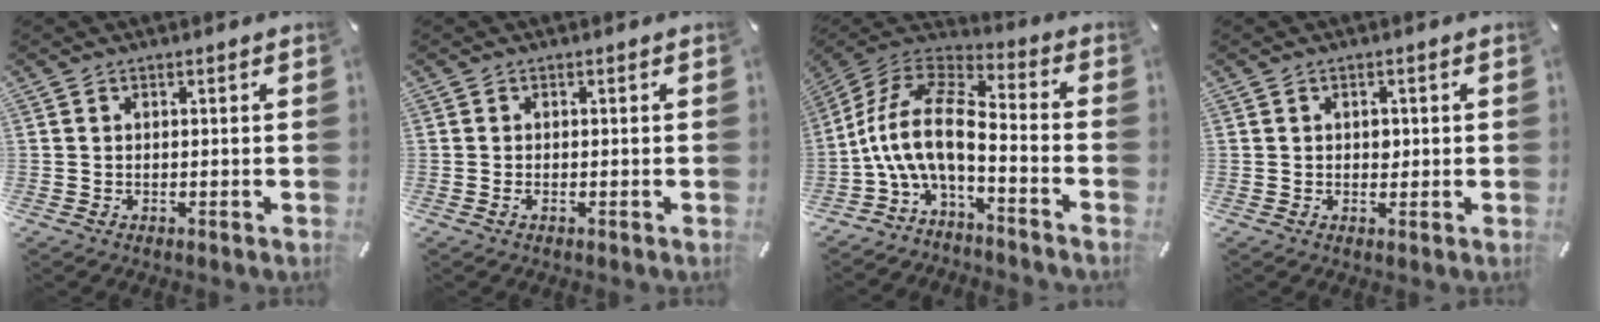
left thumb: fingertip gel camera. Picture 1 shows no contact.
{"total": 0.8, "force": [-0.3, 0.2, 0.7], "torque": [-0.014, -0.003, -0.005]}
{"total": 13.6, "force": [-3.6, 6.1, 11.6], "torque": [-0.253, 0.004, -0.072]}
{"total": 1.8, "force": [0.1, 1.5, 1.0], "torque": [-0.005, 0.000, -0.004]}